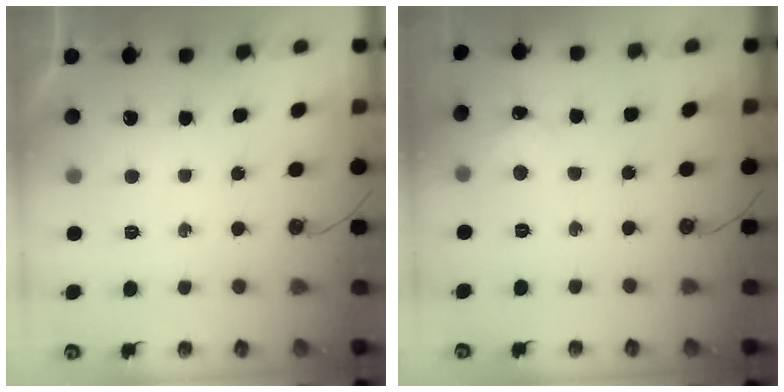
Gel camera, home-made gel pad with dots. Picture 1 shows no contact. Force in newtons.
{"total": 2.6, "press": 2.6, "slide": 0.4}